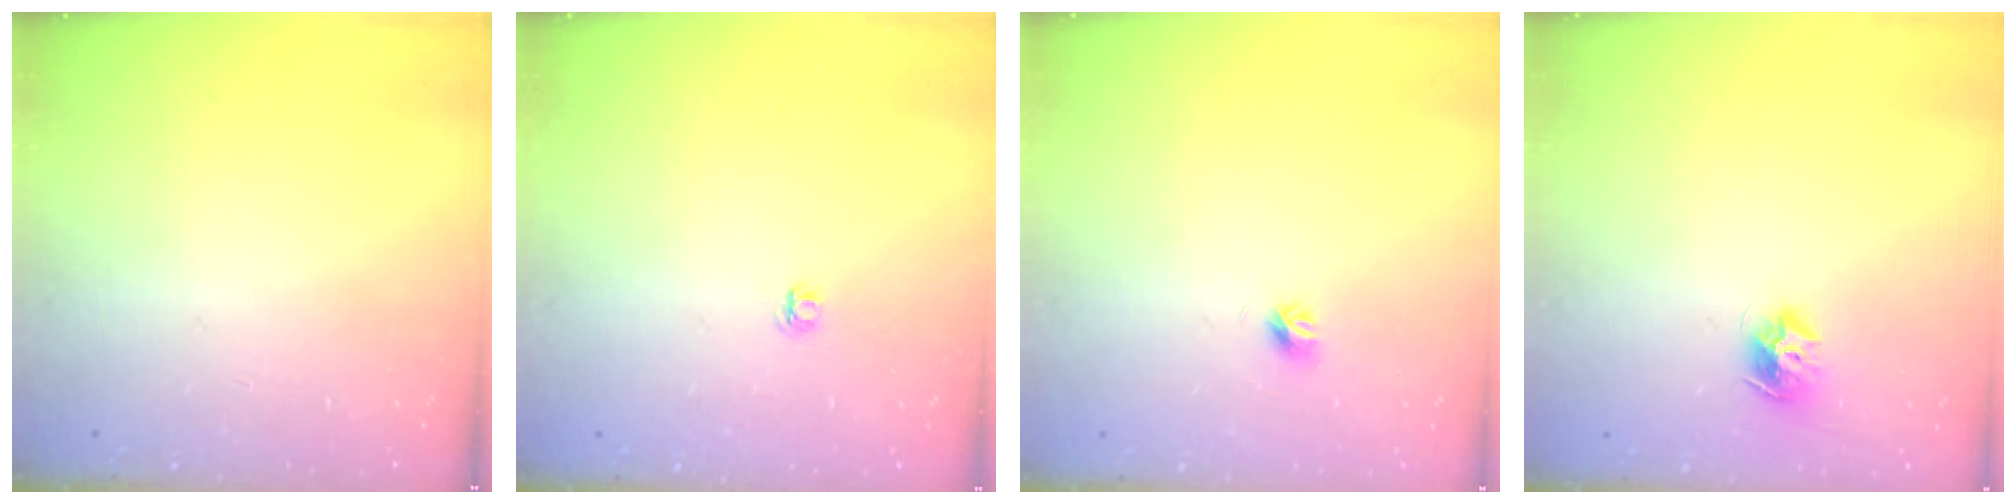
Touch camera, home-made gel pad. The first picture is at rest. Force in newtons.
{"total": 4.1, "press": 4.1, "slide": 0.5}
{"total": 4.1, "press": 4.0, "slide": 0.6}
{"total": 8.7, "press": 8.7, "slide": 0.0}